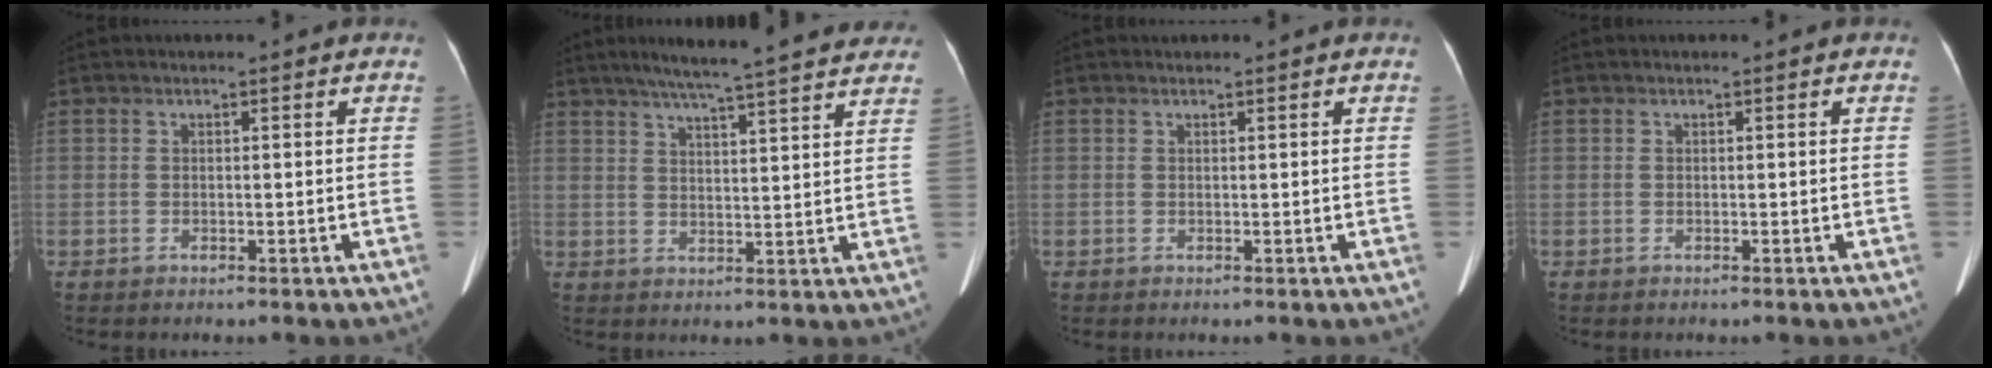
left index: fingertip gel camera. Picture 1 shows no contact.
{"total": 19.2, "force": [16.5, 1.5, 9.7], "torque": [-0.145, 0.024, 0.213]}
{"total": 0.0}
{"total": 0.0}